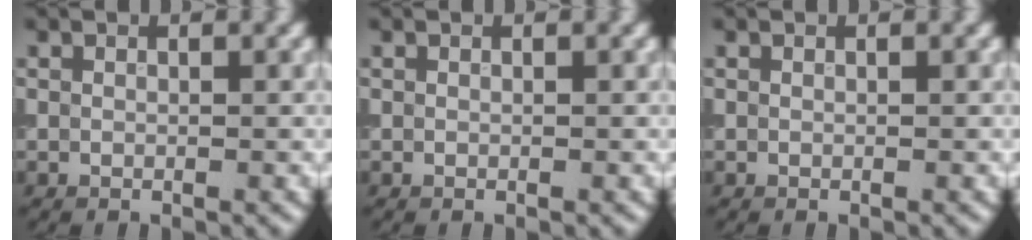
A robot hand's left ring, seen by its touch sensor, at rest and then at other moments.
{"total": 0.0}
{"total": 0.0}